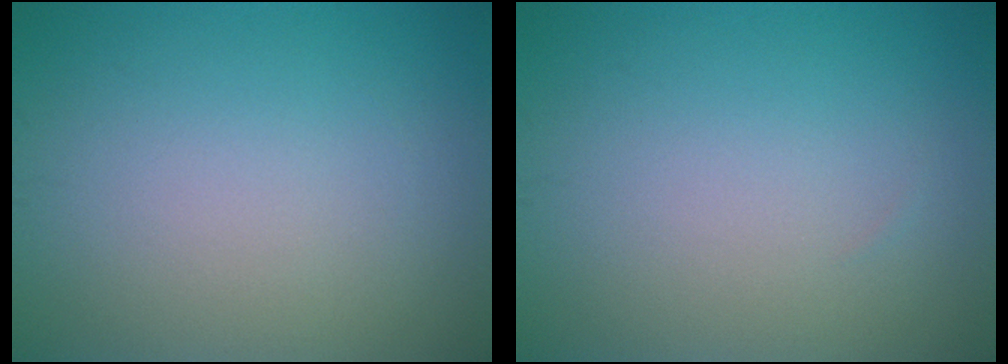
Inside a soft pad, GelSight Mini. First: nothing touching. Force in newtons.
{"total": 0.0}